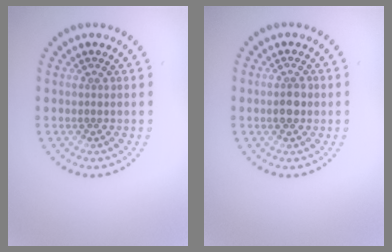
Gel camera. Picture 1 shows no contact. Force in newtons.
{"total": 1.7, "press": 1.7, "slide": 0.2}